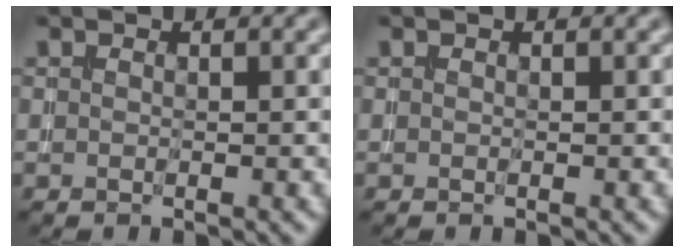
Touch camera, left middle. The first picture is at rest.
{"total": 0.0}